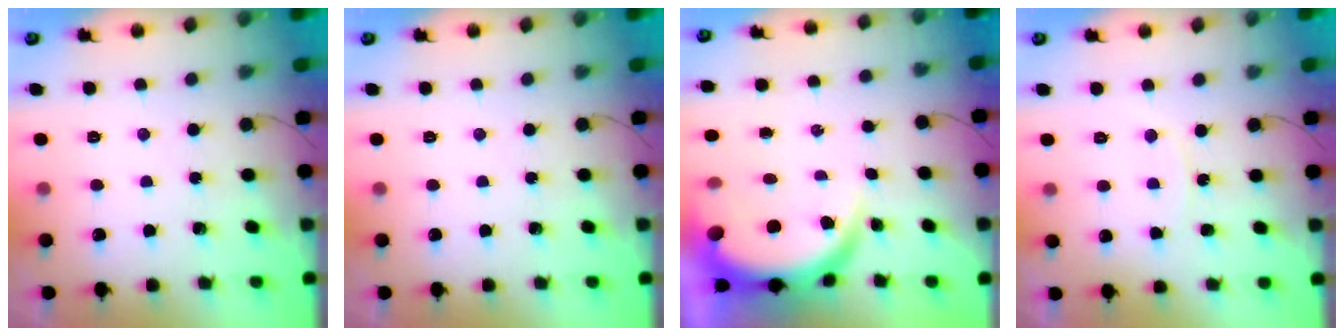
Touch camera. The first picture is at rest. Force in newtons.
{"total": 0.0}
{"total": 6.3, "press": 6.3, "slide": 0.6}
{"total": 3.9, "press": 3.9, "slide": 0.7}